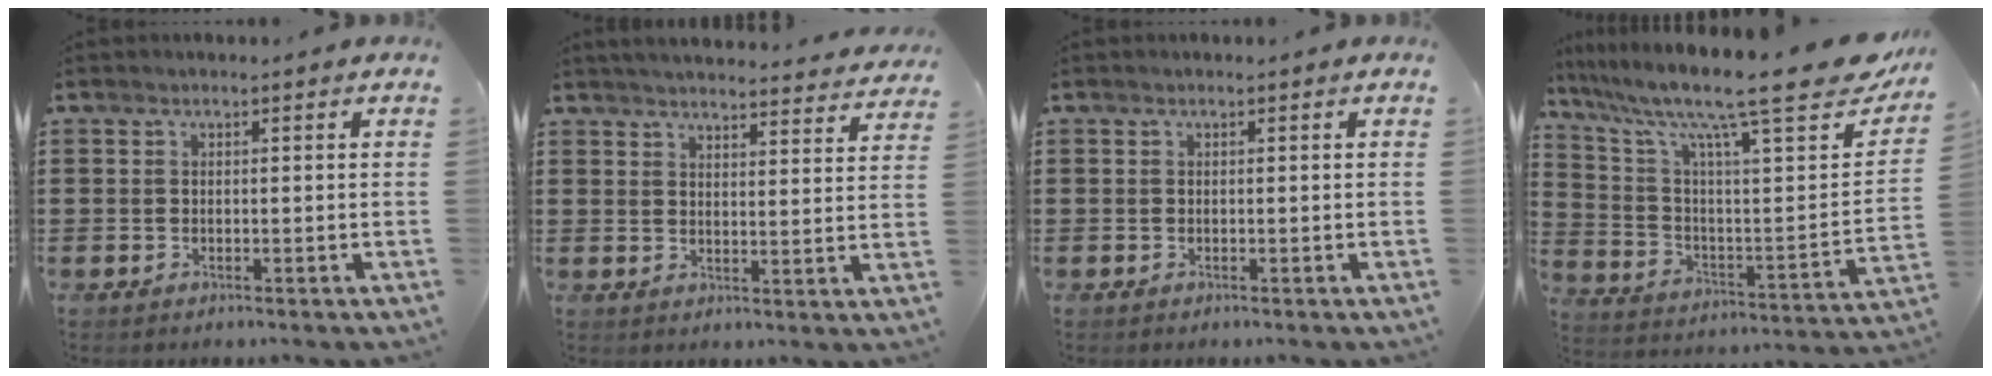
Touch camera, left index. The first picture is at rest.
{"total": 4.1, "force": [4.0, -0.2, 0.7], "torque": [-0.028, -0.024, 0.070]}
{"total": 0.0}
{"total": 16.1, "force": [11.8, 2.1, 10.7], "torque": [-0.200, -0.076, 0.180]}